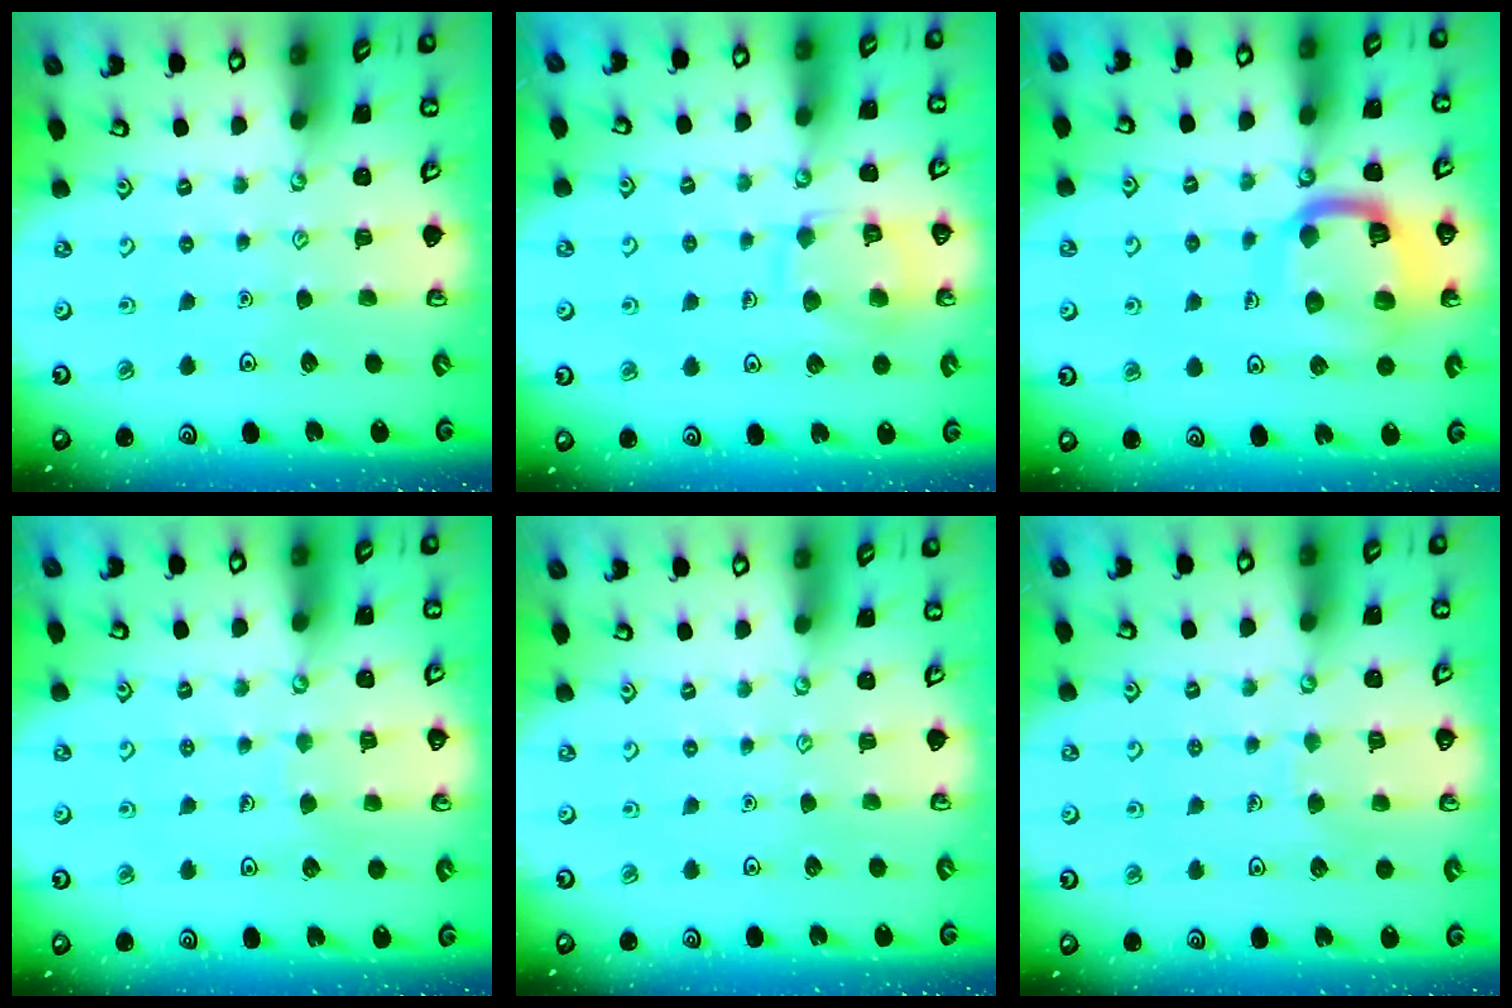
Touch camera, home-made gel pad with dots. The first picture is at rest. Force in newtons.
{"total": 10.6, "press": 10.6, "slide": 0.2}
{"total": 15.5, "press": 15.5, "slide": 1.2}
{"total": 3.7, "press": 3.7, "slide": 0.2}
{"total": 0.0}
{"total": 5.5, "press": 5.5, "slide": 0.5}